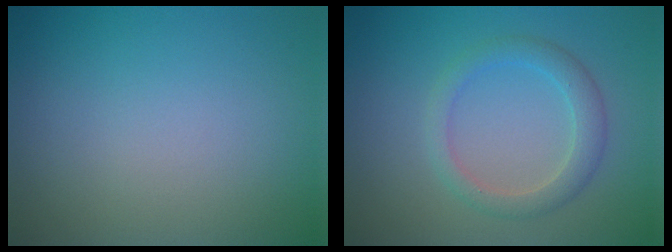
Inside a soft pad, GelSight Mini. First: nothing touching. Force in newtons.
{"total": 2.6, "press": 2.6, "slide": 0.1}